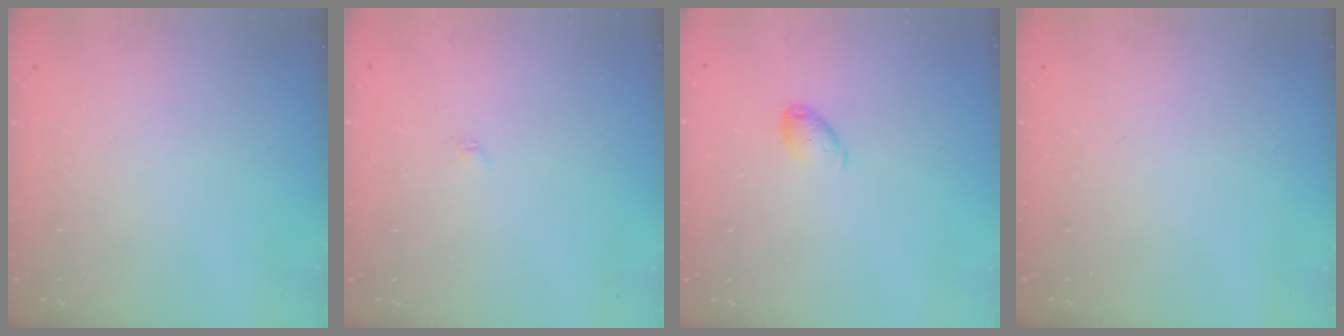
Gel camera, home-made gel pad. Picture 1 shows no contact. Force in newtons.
{"total": 1.9, "press": 1.9, "slide": 0.3}
{"total": 6.3, "press": 6.2, "slide": 1.1}
{"total": 0.0}